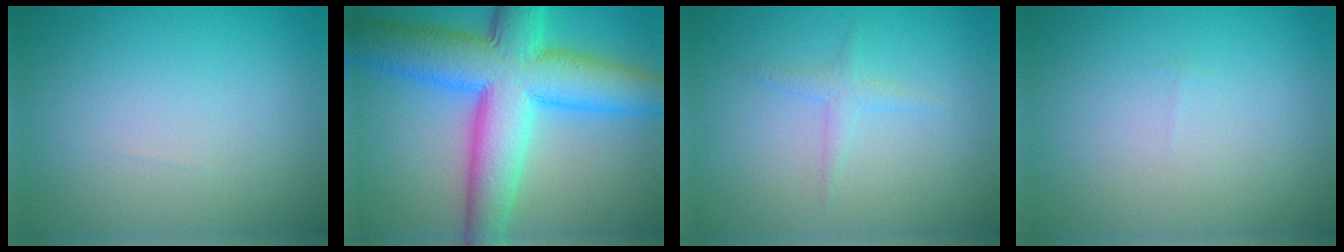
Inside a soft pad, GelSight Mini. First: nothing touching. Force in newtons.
{"total": 12.0, "press": 12.0, "slide": 0.1}
{"total": 1.2, "press": 1.2, "slide": 0.1}
{"total": 0.0}